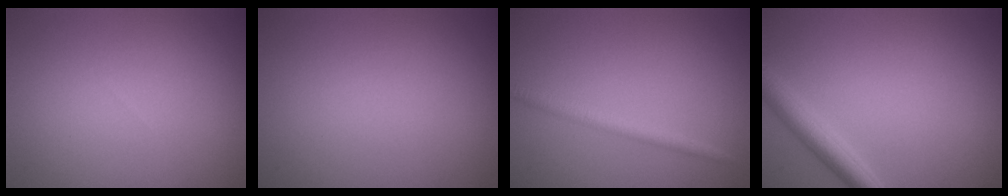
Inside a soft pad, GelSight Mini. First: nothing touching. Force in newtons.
{"total": 0.0}
{"total": 2.0, "press": 2.0, "slide": 0.1}
{"total": 3.0, "press": 3.0, "slide": 0.2}